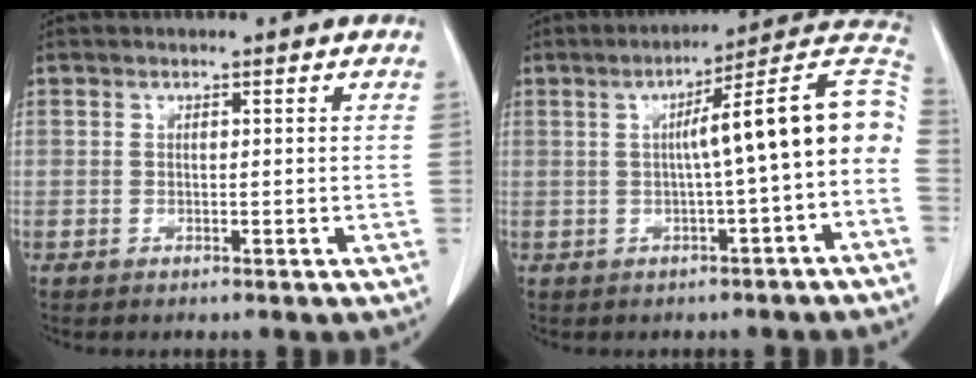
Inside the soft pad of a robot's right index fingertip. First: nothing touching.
{"total": 11.5, "force": [-1.0, 0.0, 11.5], "torque": [-0.153, 0.038, -0.020]}